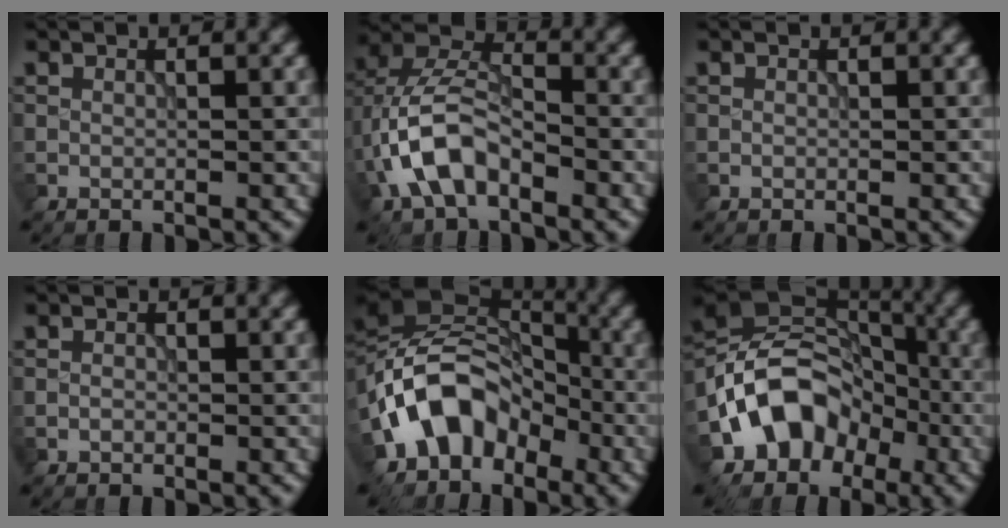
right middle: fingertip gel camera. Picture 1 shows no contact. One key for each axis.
{"total": 6.8, "fx": -2.8, "fy": 3.8, "fz": 4.9, "tx": -0.101, "ty": 0.014, "tz": -0.059}
{"total": 0.0}
{"total": 0.6, "fx": -0.3, "fy": 0.4, "fz": 0.3, "tx": -0.005, "ty": 0.000, "tz": -0.005}
{"total": 9.2, "fx": -4.4, "fy": 6.6, "fz": 4.8, "tx": -0.069, "ty": 0.012, "tz": -0.100}
{"total": 9.0, "fx": -3.8, "fy": 7.0, "fz": 4.2, "tx": -0.046, "ty": 0.016, "tz": -0.083}